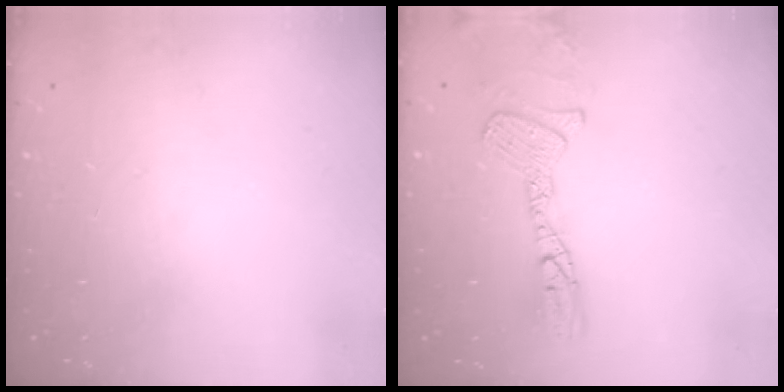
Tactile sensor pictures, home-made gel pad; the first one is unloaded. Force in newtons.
{"total": 12.6, "press": 12.5, "slide": 1.4}